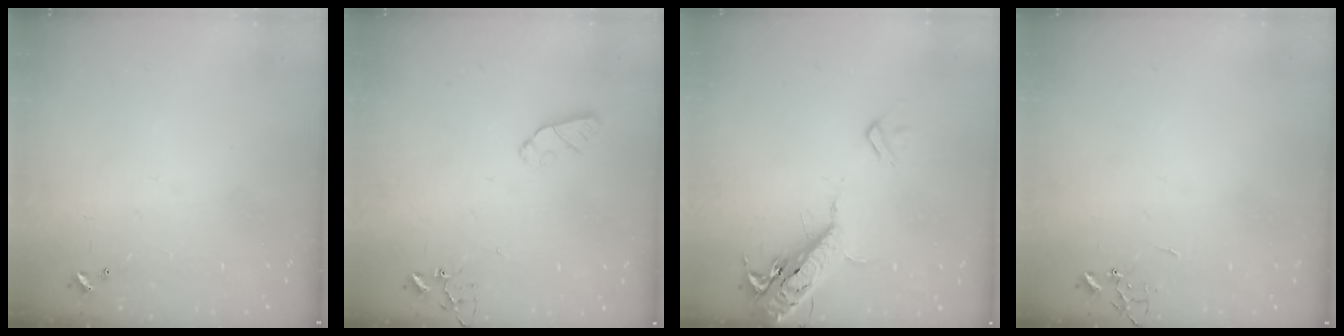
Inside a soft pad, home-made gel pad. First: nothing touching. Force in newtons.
{"total": 5.5, "press": 5.5, "slide": 0.5}
{"total": 18.4, "press": 18.0, "slide": 4.0}
{"total": 0.0}